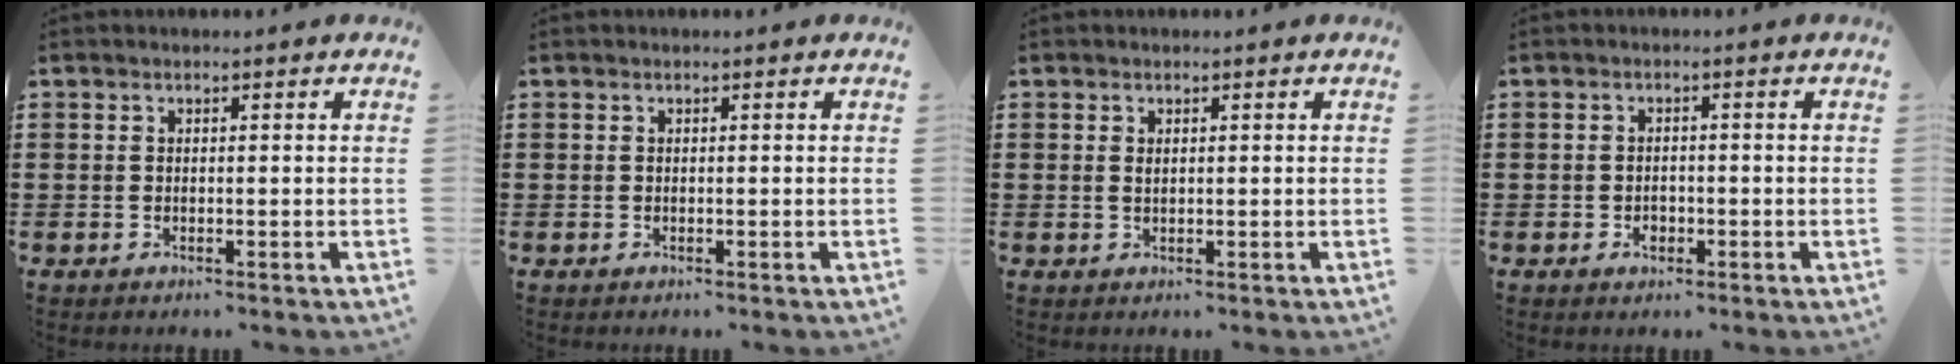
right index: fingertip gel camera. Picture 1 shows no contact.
{"total": 0.0}
{"total": 0.8, "force": [0.3, 0.5, 0.5], "torque": [-0.013, 0.004, 0.006]}
{"total": 1.5, "force": [-0.7, 1.1, 0.8], "torque": [-0.017, 0.002, -0.015]}